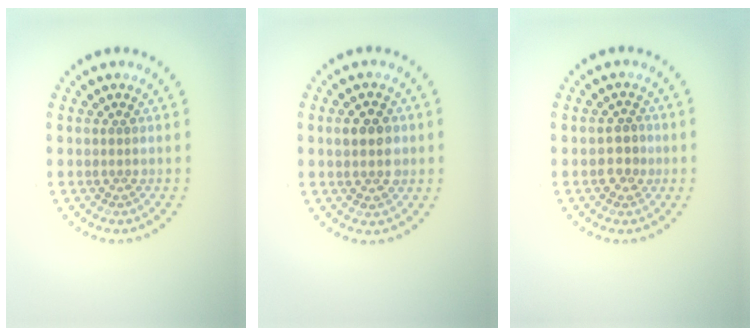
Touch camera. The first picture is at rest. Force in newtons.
{"total": 2.8, "press": 2.8, "slide": 0.4}
{"total": 2.1, "press": 2.0, "slide": 0.4}